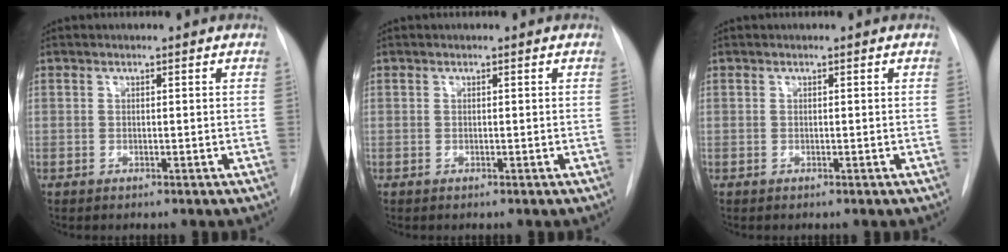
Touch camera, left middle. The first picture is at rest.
{"total": 0.0}
{"total": 0.0}